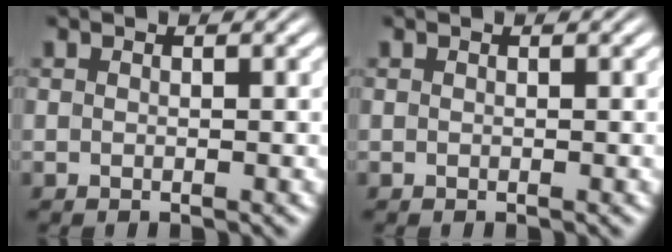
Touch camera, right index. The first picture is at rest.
{"total": 0.0}